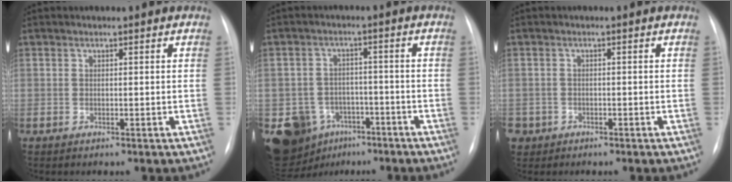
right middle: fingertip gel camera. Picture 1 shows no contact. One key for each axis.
{"total": 13.9, "fx": -7.2, "fy": 10.9, "fz": 4.7, "tx": -0.116, "ty": 0.021, "tz": -0.100}
{"total": 2.8, "fx": -1.7, "fy": 2.2, "fz": 0.1, "tx": -0.001, "ty": 0.007, "tz": -0.032}